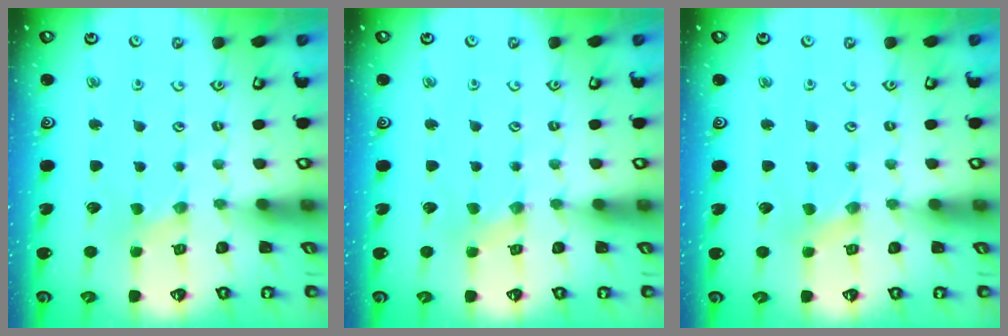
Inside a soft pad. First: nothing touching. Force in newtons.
{"total": 1.2, "press": 1.2, "slide": 0.1}
{"total": 1.1, "press": 1.1, "slide": 0.3}